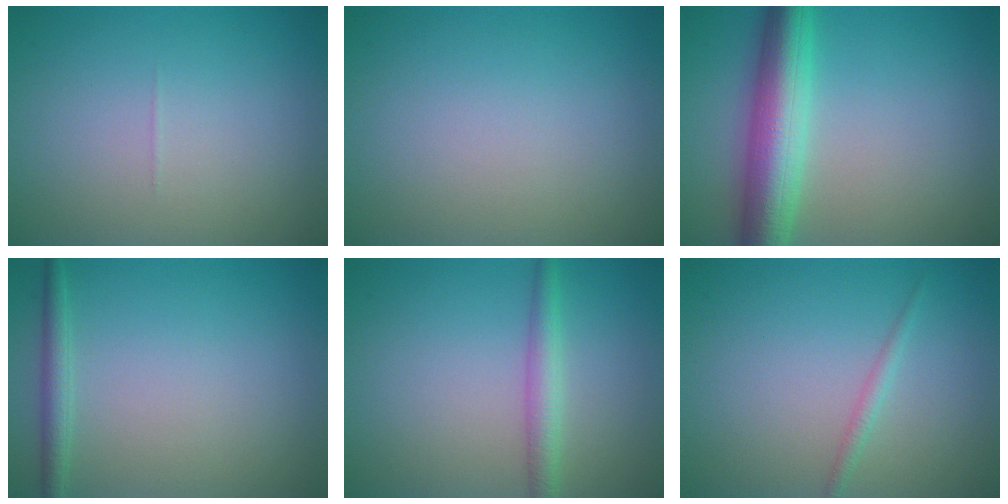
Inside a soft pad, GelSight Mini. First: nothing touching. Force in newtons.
{"total": 0.0}
{"total": 7.2, "press": 7.2, "slide": 0.0}
{"total": 1.7, "press": 1.7, "slide": 0.1}
{"total": 2.4, "press": 2.4, "slide": 0.0}
{"total": 1.1, "press": 1.1, "slide": 0.0}